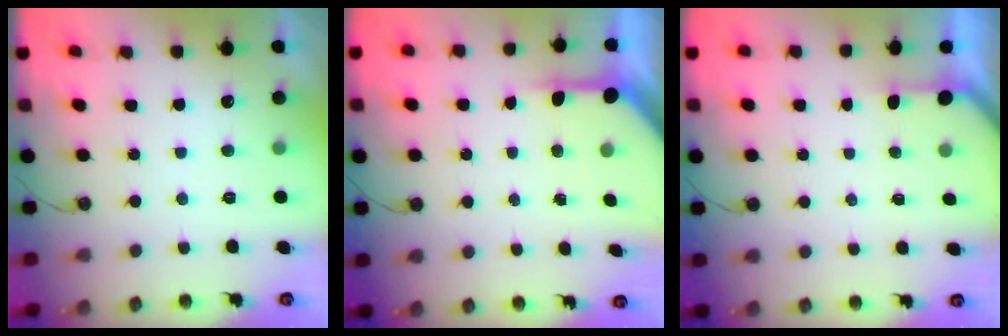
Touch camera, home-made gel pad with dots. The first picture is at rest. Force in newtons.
{"total": 5.8, "press": 5.8, "slide": 0.3}
{"total": 1.2, "press": 1.2, "slide": 0.1}